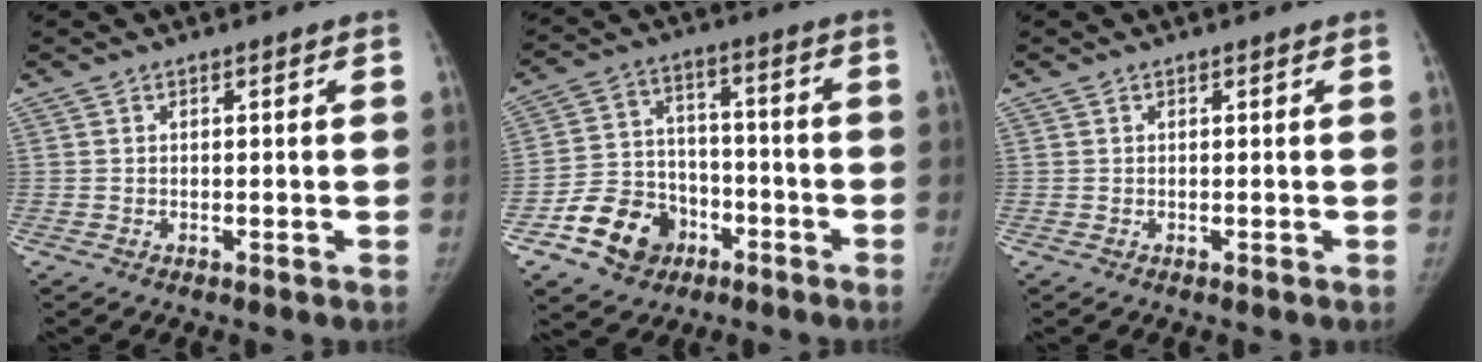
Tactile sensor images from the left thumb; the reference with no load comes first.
{"total": 12.9, "force": [-6.5, 10.0, 4.8], "torque": [-0.052, 0.054, -0.106]}
{"total": 0.0}